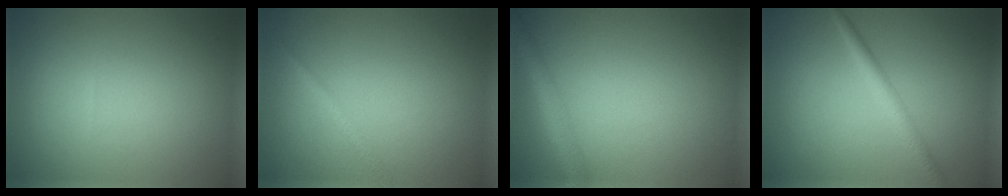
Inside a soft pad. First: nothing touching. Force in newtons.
{"total": 1.1, "press": 1.1, "slide": 0.1}
{"total": 3.2, "press": 3.2, "slide": 0.1}
{"total": 2.1, "press": 2.1, "slide": 0.1}